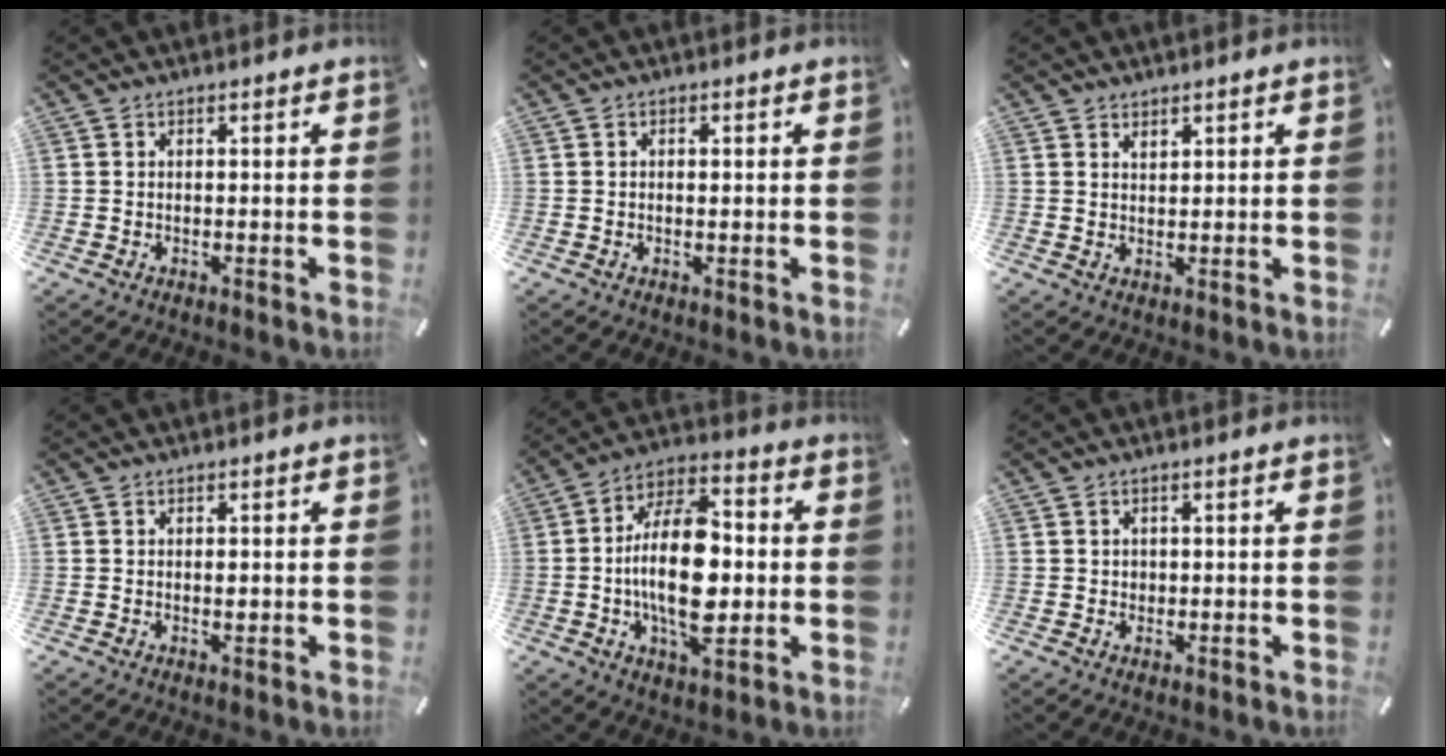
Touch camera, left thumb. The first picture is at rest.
{"total": 0.8, "force": [0.1, 0.3, 0.7], "torque": [-0.014, 0.001, 0.001]}
{"total": 1.5, "force": [1.4, 0.6, 0.3], "torque": [-0.005, -0.003, 0.027]}
{"total": 0.9, "force": [0.2, 0.5, 0.8], "torque": [-0.009, -0.002, 0.001]}
{"total": 18.5, "force": [-1.1, 9.6, 15.9], "torque": [-0.300, -0.004, -0.025]}
{"total": 0.9, "force": [0.3, 0.8, 0.2], "torque": [-0.006, 0.003, 0.006]}